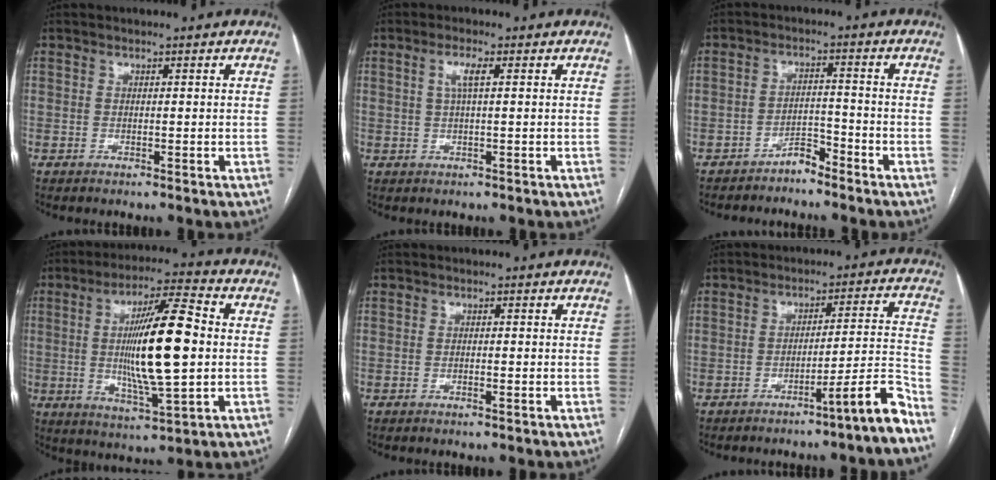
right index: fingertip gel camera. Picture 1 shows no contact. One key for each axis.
{"total": 2.8, "fx": 0.8, "fy": 0.3, "fz": 2.6, "tx": -0.055, "ty": 0.005, "tz": 0.015}
{"total": 3.1, "fx": -2.8, "fy": 0.9, "fz": 0.9, "tx": -0.011, "ty": 0.001, "tz": -0.050}
{"total": 15.7, "fx": 0.5, "fy": 2.1, "fz": 15.5, "tx": -0.278, "ty": 0.003, "tz": 0.007}
{"total": 0.6, "fx": -0.3, "fy": 0.0, "fz": 0.6, "tx": -0.012, "ty": 0.001, "tz": -0.002}
{"total": 8.3, "fx": -6.0, "fy": -1.3, "fz": 5.6, "tx": -0.053, "ty": 0.008, "tz": -0.092}